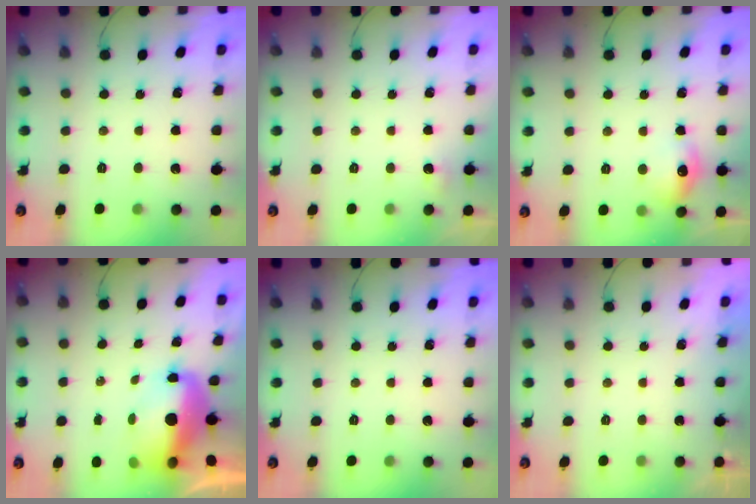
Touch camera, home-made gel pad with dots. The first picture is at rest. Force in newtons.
{"total": 3.6, "press": 3.3, "slide": 1.5}
{"total": 9.5, "press": 9.4, "slide": 0.9}
{"total": 11.0, "press": 10.7, "slide": 2.5}
{"total": 0.0}
{"total": 0.6, "press": 0.2, "slide": 0.5}